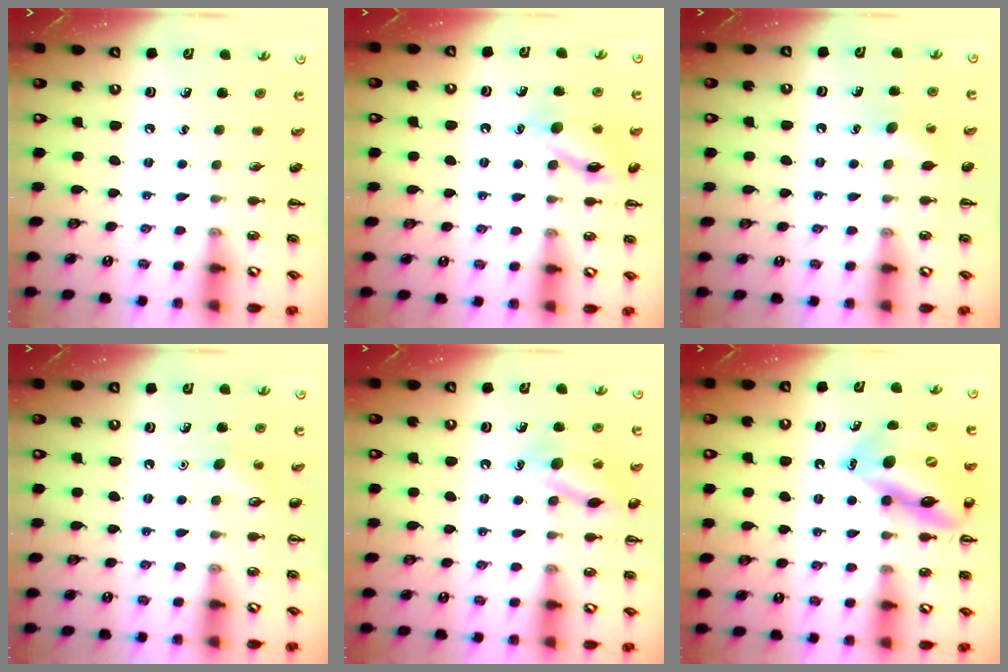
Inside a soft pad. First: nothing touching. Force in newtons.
{"total": 12.5, "press": 12.5, "slide": 0.7}
{"total": 5.5, "press": 5.3, "slide": 1.3}
{"total": 3.4, "press": 3.3, "slide": 0.7}
{"total": 12.7, "press": 12.6, "slide": 2.0}
{"total": 15.8, "press": 15.0, "slide": 4.9}